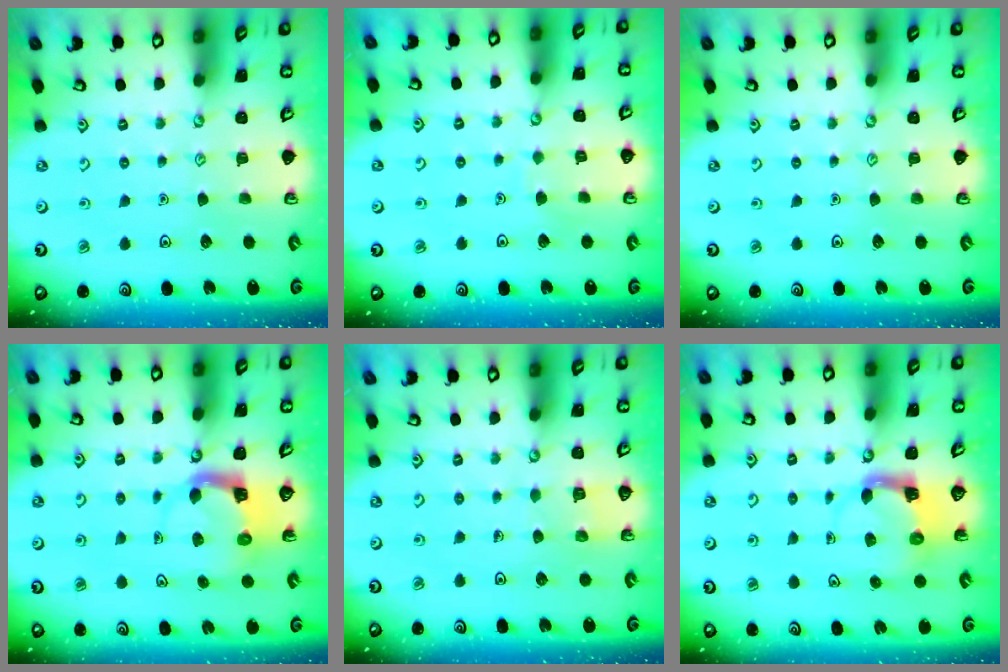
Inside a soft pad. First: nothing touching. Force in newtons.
{"total": 3.1, "press": 3.1, "slide": 0.2}
{"total": 0.0}
{"total": 3.8, "press": 3.8, "slide": 0.6}
{"total": 2.7, "press": 2.7, "slide": 0.1}
{"total": 3.9, "press": 3.8, "slide": 0.7}